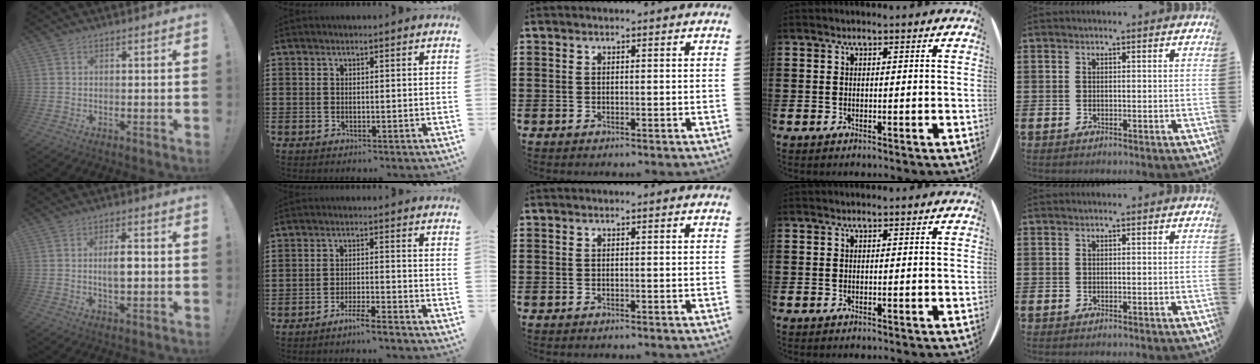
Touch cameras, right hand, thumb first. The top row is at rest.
{"thumb": {"total": 5.7, "force": [-0.1, 2.6, 5.1], "torque": [-0.081, 0.001, -0.008]}, "index": {"total": 3.5, "force": [-3.3, -0.4, 1.3], "torque": [-0.030, -0.003, -0.064]}}